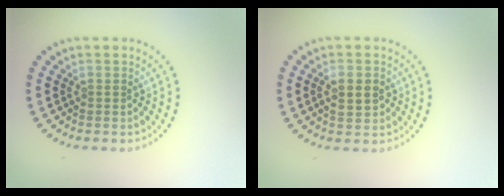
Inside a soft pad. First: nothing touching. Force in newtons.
{"total": 2.2, "press": 2.1, "slide": 0.1}